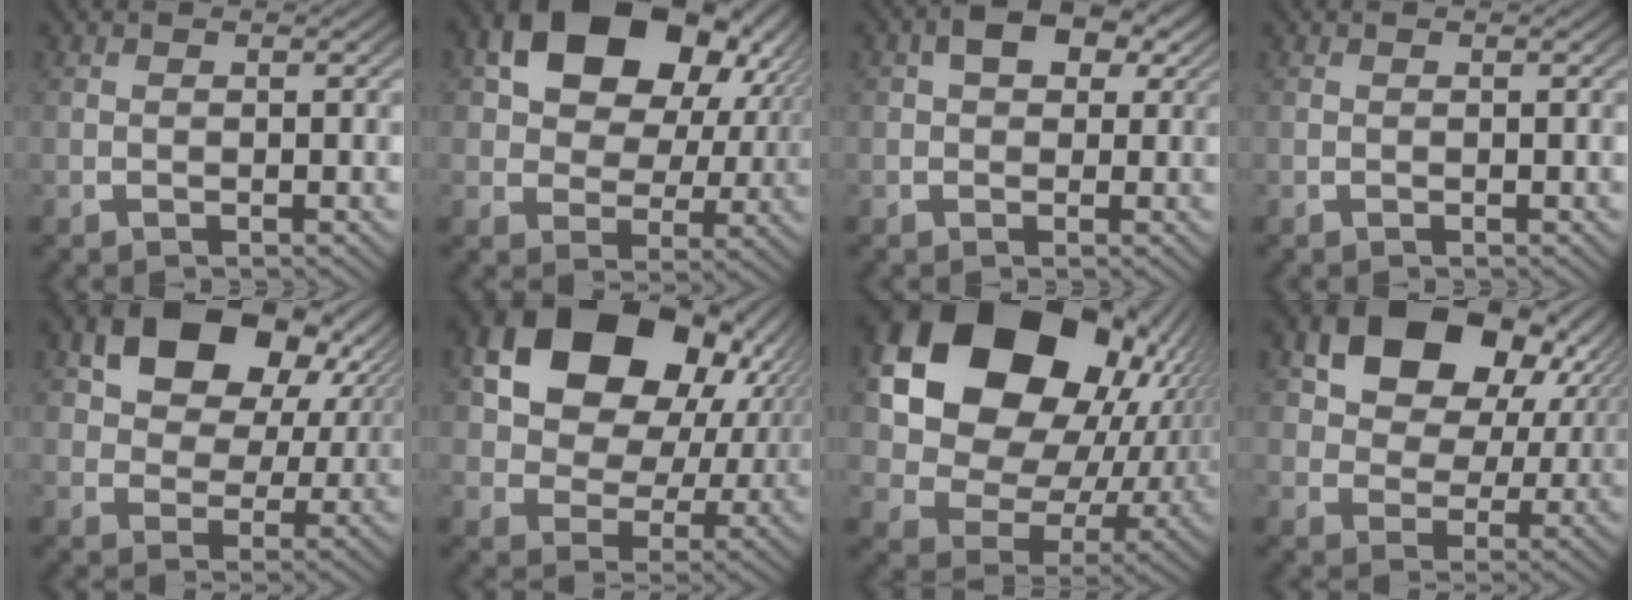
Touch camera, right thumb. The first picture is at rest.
{"total": 12.7, "force": [3.9, 8.4, 8.7], "torque": [-0.171, -0.010, 0.069]}
{"total": 4.2, "force": [1.8, 2.6, 2.7], "torque": [-0.040, 0.004, 0.022]}
{"total": 0.0}
{"total": 10.2, "force": [3.7, 6.4, 7.0], "torque": [-0.136, -0.009, 0.066]}
{"total": 16.0, "force": [4.0, 11.2, 10.6], "torque": [-0.207, -0.013, 0.066]}
{"total": 21.1, "force": [4.2, 14.9, 14.3], "torque": [-0.297, -0.033, 0.074]}
{"total": 11.2, "force": [3.7, 7.3, 7.6], "torque": [-0.150, -0.011, 0.067]}